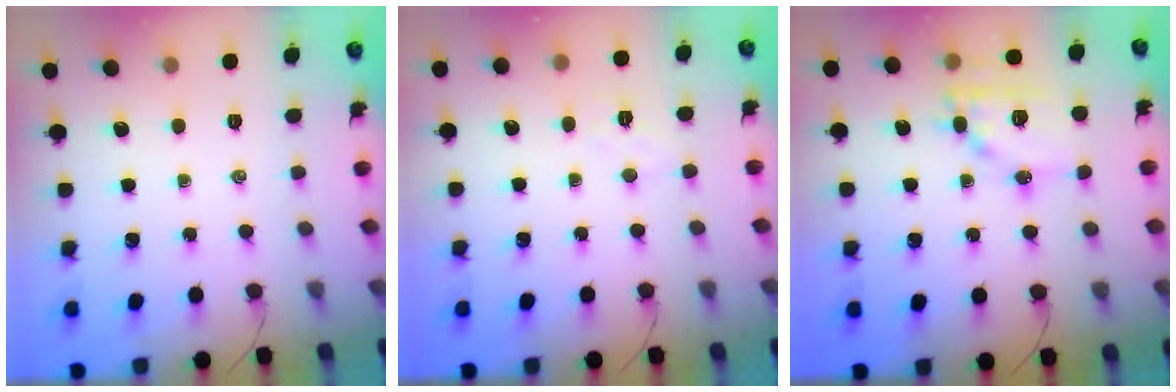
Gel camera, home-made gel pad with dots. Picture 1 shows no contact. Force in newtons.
{"total": 3.9, "press": 3.8, "slide": 0.8}
{"total": 14.0, "press": 13.9, "slide": 1.9}